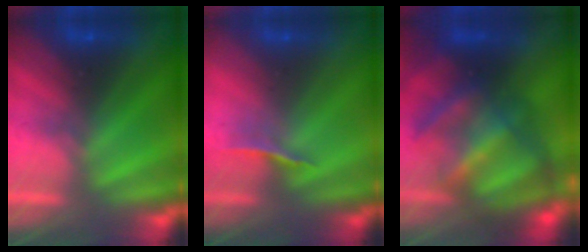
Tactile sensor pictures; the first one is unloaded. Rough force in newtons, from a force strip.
{"total": 1.0}
{"total": 7.2}